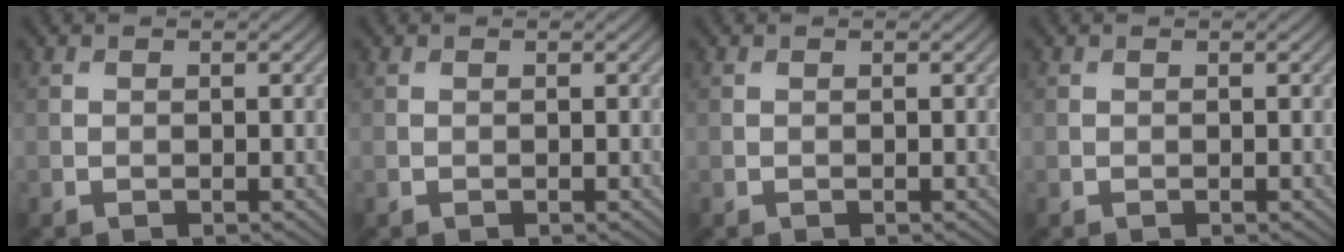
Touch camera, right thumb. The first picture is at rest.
{"total": 0.0}
{"total": 0.0}
{"total": 0.0}